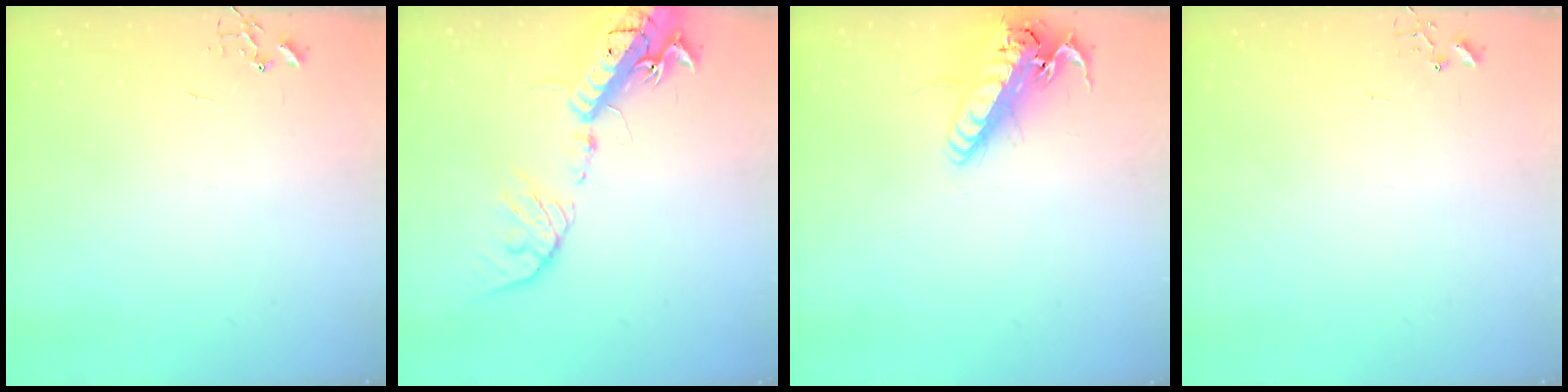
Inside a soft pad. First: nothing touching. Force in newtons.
{"total": 21.1, "press": 20.7, "slide": 4.1}
{"total": 19.1, "press": 18.8, "slide": 3.3}
{"total": 3.9, "press": 3.9, "slide": 0.4}